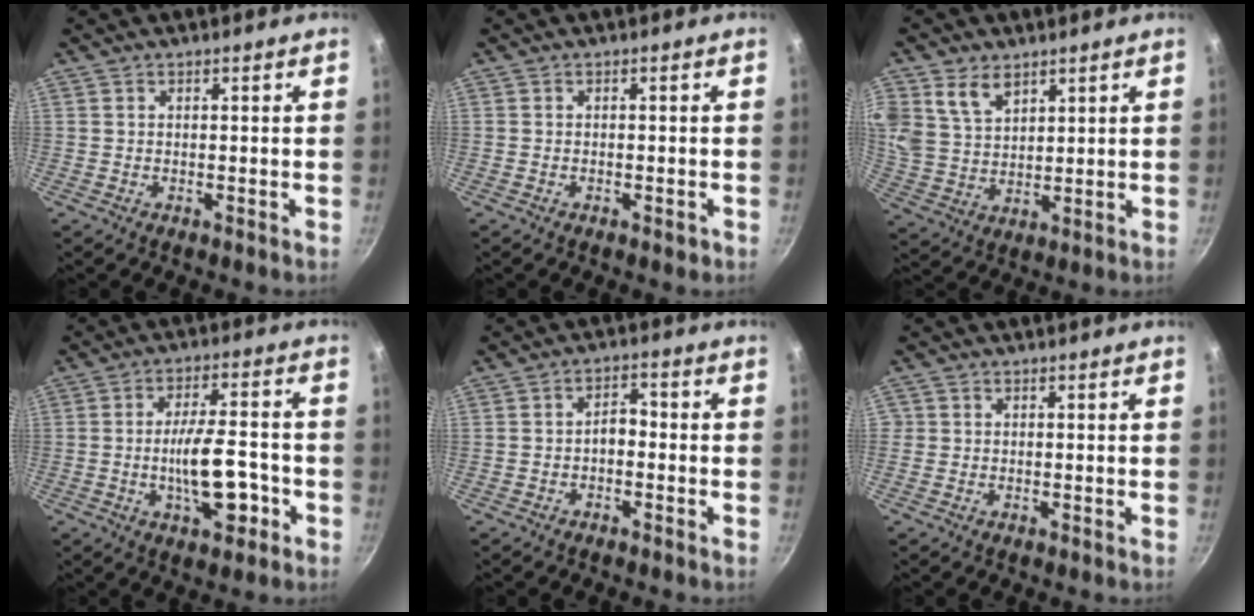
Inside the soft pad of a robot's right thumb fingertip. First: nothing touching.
{"total": 1.2, "force": [-0.6, 0.5, 0.9], "torque": [-0.017, 0.003, -0.010]}
{"total": 9.0, "force": [4.9, 6.0, 4.6], "torque": [-0.076, -0.023, 0.103]}
{"total": 11.2, "force": [-3.3, 4.3, 9.8], "torque": [-0.142, 0.023, -0.053]}
{"total": 3.3, "force": [-1.2, 2.0, 2.3], "torque": [-0.024, 0.022, -0.023]}
{"total": 1.0, "force": [-0.1, 0.9, 0.1], "torque": [0.004, 0.002, -0.004]}